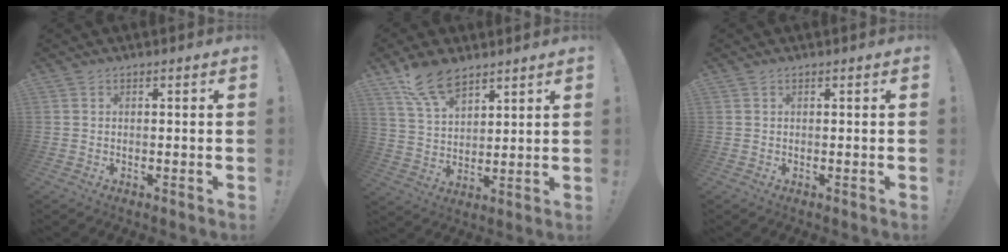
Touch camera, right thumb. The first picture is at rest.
{"total": 11.2, "force": [8.3, 5.3, 5.4], "torque": [-0.113, -0.040, 0.161]}
{"total": 0.0}